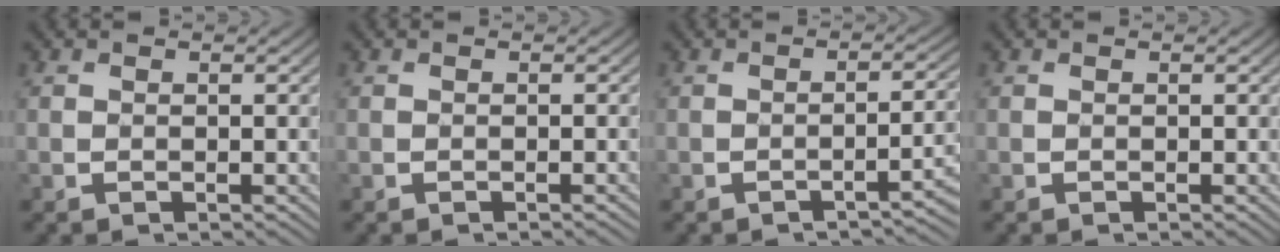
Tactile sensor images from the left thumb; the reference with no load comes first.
{"total": 0.6, "force": [-0.3, 0.1, 0.5], "torque": [-0.004, 0.004, -0.009]}
{"total": 5.1, "force": [-2.4, 1.3, 4.3], "torque": [-0.045, 0.016, -0.037]}
{"total": 0.0}